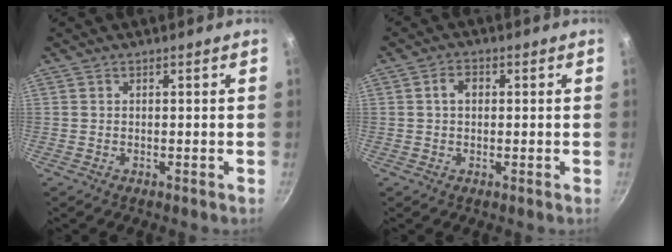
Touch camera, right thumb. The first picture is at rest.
{"total": 2.7, "force": [0.3, 2.0, 1.8], "torque": [-0.020, 0.007, 0.004]}